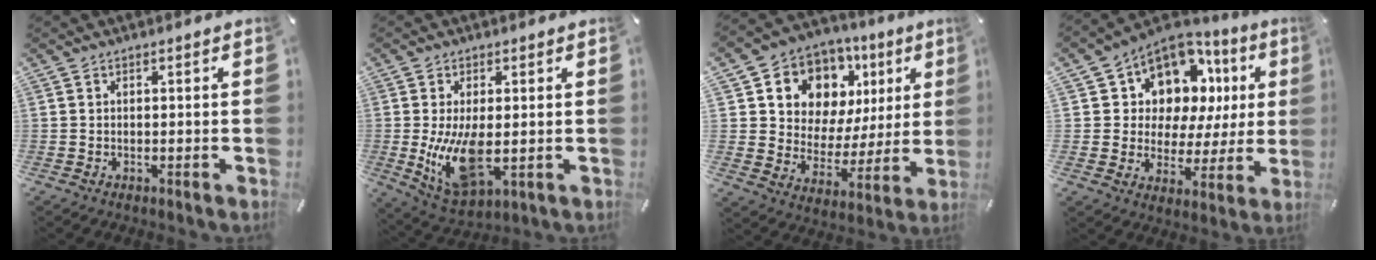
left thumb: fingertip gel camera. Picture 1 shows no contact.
{"total": 11.5, "force": [-0.4, 5.8, 9.9], "torque": [-0.210, -0.027, -0.005]}
{"total": 10.8, "force": [5.9, 8.8, 2.2], "torque": [-0.041, -0.064, 0.111]}
{"total": 10.4, "force": [5.9, 7.9, 3.4], "torque": [-0.065, -0.061, 0.108]}